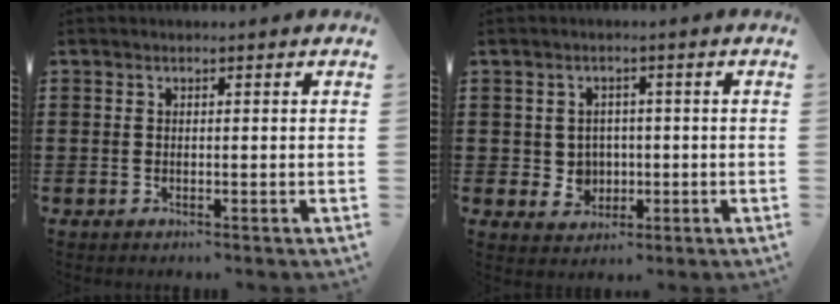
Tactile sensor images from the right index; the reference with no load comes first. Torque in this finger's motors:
{"motor_torque": [0.56, 1.58, 0.14, 0.03]}